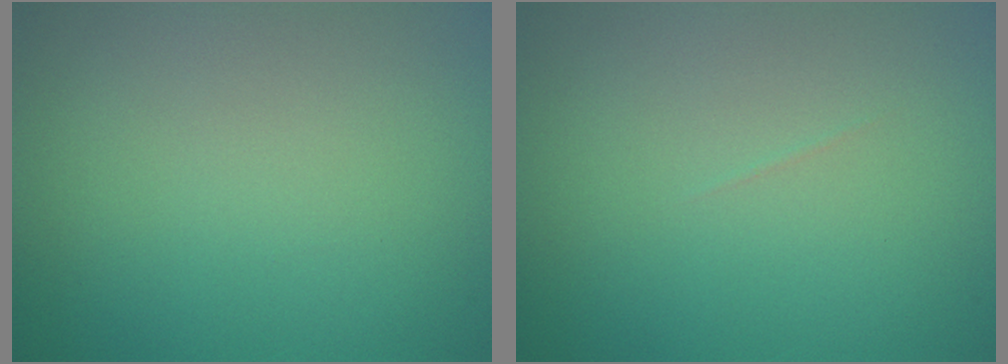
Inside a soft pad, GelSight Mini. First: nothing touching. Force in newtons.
{"total": 0.0}